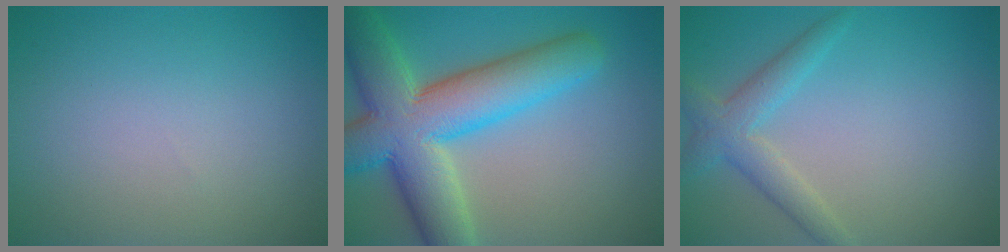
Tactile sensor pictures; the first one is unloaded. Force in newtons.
{"total": 11.4, "press": 11.4, "slide": 0.7}
{"total": 3.1, "press": 3.1, "slide": 0.2}